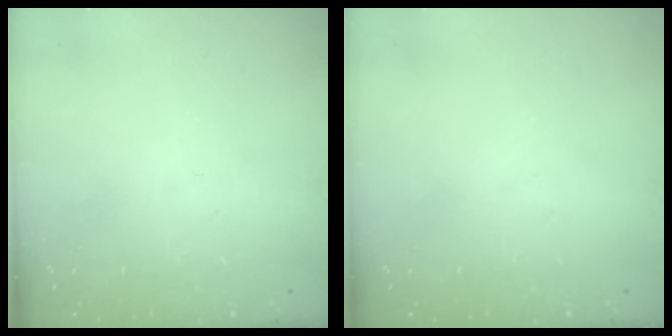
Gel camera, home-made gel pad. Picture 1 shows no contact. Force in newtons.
{"total": 0.0}